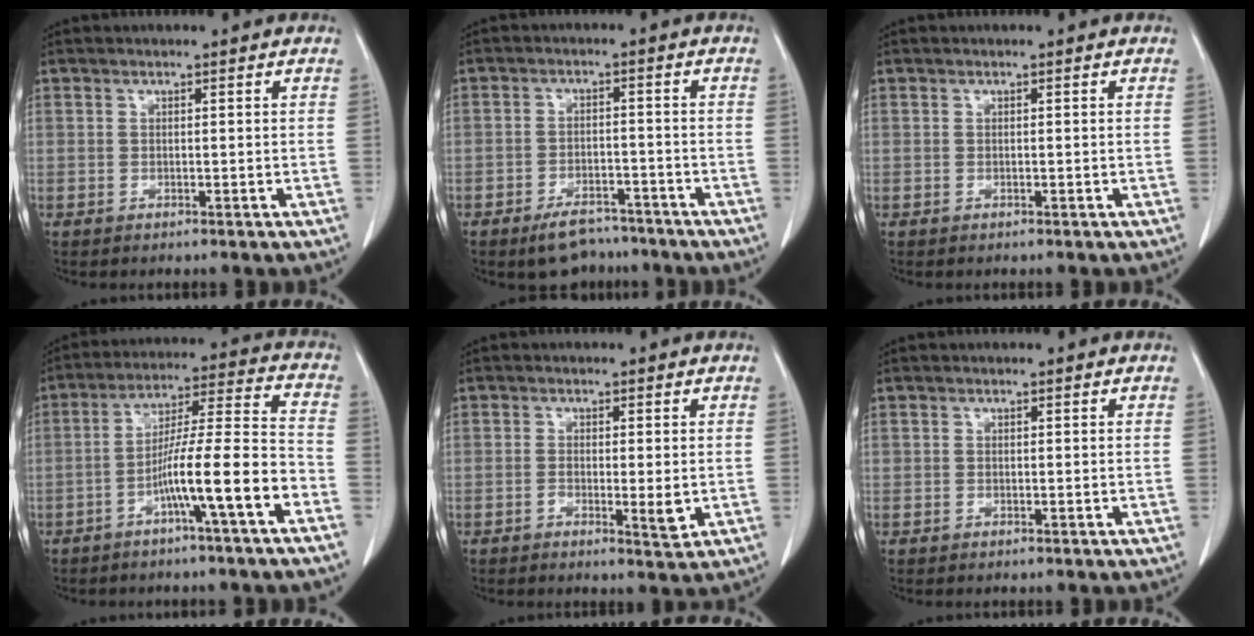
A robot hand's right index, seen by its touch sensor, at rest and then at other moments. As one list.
[{"total": 6.6, "force": [-5.3, 3.0, 2.7], "torque": [-0.043, 0.000, -0.080]}, {"total": 0.0}, {"total": 12.2, "force": [-5.5, -0.5, 10.9], "torque": [-0.187, 0.017, -0.091]}, {"total": 3.6, "force": [-0.7, 0.9, 3.4], "torque": [-0.050, -0.004, -0.007]}, {"total": 0.0}]